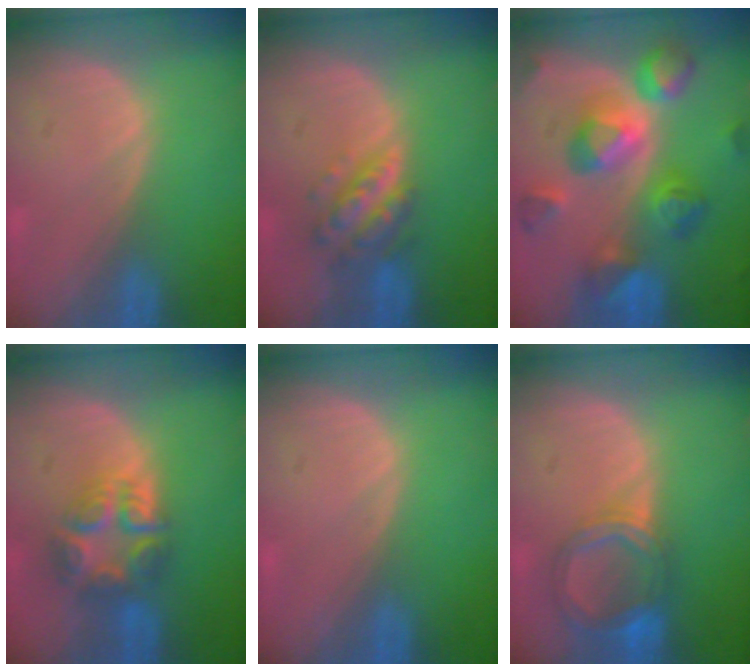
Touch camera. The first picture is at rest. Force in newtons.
{"total": 5.8, "press": 5.3, "slide": 2.4}
{"total": 11.3, "press": 11.2, "slide": 1.0}
{"total": 7.8, "press": 6.7, "slide": 3.9}
{"total": 0.0}
{"total": 6.2, "press": 5.7, "slide": 2.5}